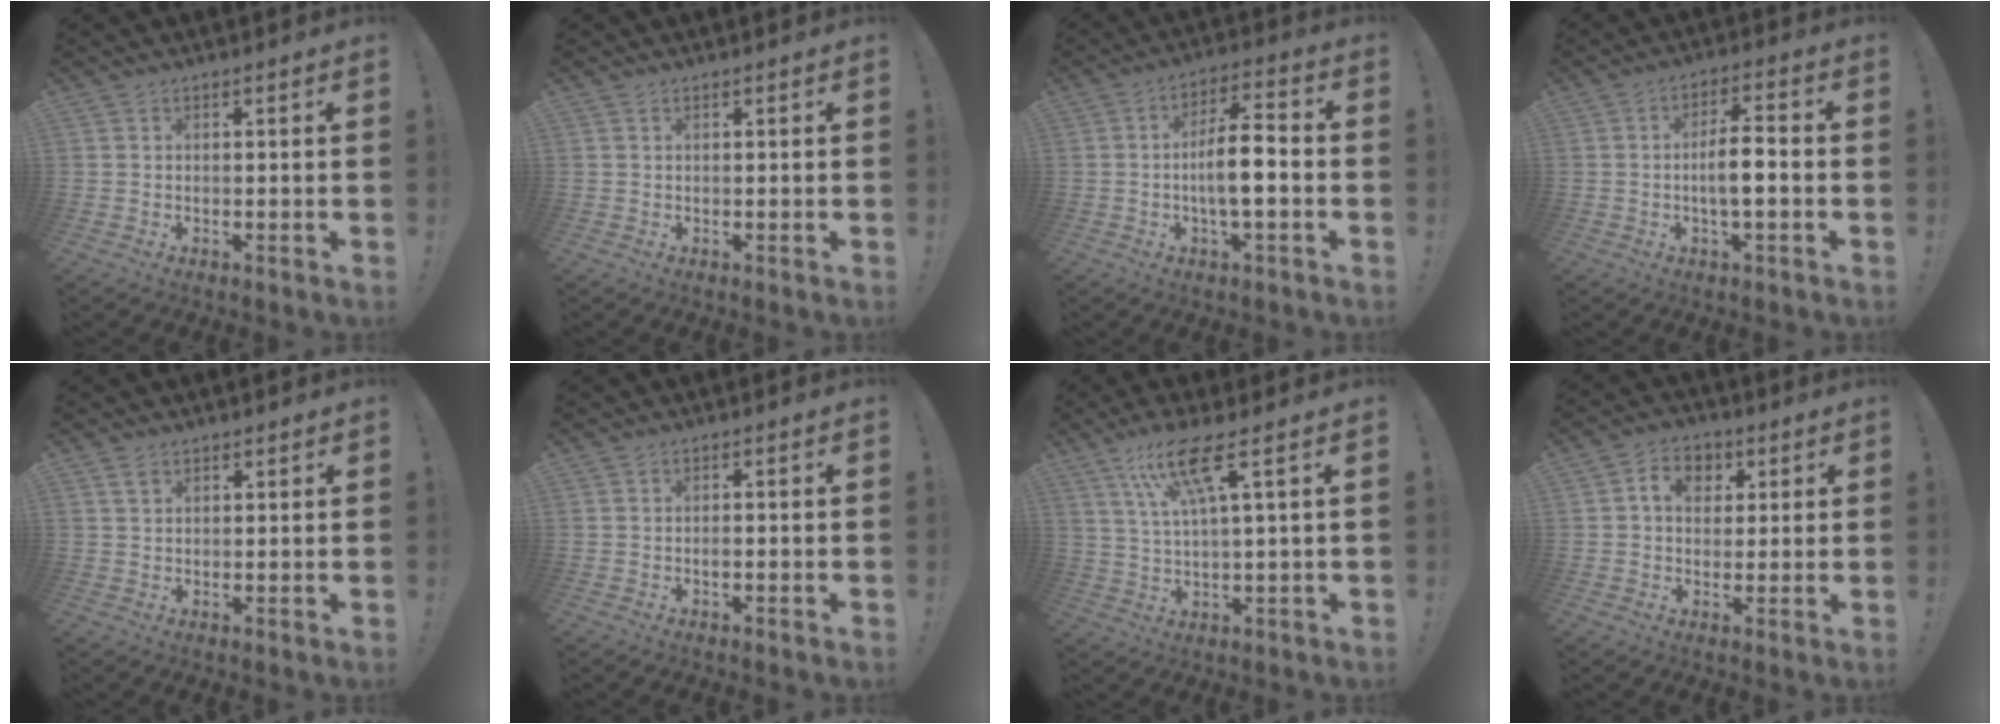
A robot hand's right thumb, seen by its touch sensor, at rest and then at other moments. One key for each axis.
{"total": 0.0}
{"total": 11.1, "fx": -2.3, "fy": 3.3, "fz": 10.3, "tx": -0.186, "ty": 0.016, "tz": -0.045}
{"total": 7.9, "fx": -1.6, "fy": 2.4, "fz": 7.4, "tx": -0.131, "ty": 0.012, "tz": -0.032}
{"total": 2.4, "fx": 1.6, "fy": 1.4, "fz": 1.3, "tx": -0.012, "ty": -0.004, "tz": 0.027}
{"total": 0.8, "fx": -0.3, "fy": 0.3, "fz": 0.6, "tx": -0.011, "ty": 0.002, "tz": -0.007}
{"total": 10.8, "fx": 4.9, "fy": 0.9, "fz": 9.5, "tx": -0.188, "ty": -0.001, "tz": 0.080}
{"total": 7.6, "fx": 2.1, "fy": 6.1, "fz": 4.0, "tx": -0.057, "ty": 0.004, "tz": 0.038}